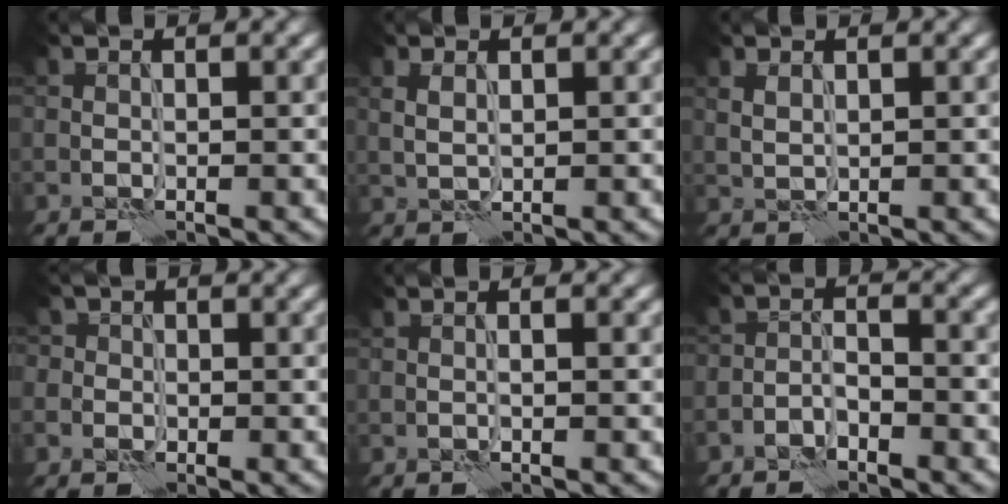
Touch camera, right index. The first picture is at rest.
{"total": 1.2, "force": [0.5, 0.6, 0.9], "torque": [-0.026, -0.001, 0.013]}
{"total": 0.9, "force": [0.5, 0.5, 0.6], "torque": [-0.021, 0.000, 0.016]}
{"total": 2.5, "force": [0.2, 2.4, 0.8], "torque": [0.007, 0.011, -0.029]}
{"total": 0.5, "force": [-0.3, -0.2, 0.4], "torque": [-0.006, -0.005, -0.003]}
{"total": 2.0, "force": [-1.8, 0.7, 0.7], "torque": [-0.012, 0.009, -0.036]}